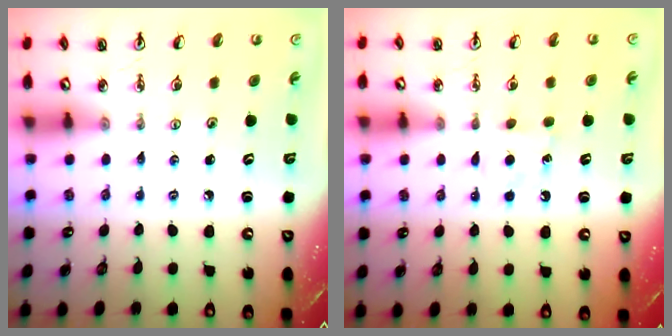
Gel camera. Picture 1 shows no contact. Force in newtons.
{"total": 6.1, "press": 6.1, "slide": 0.8}